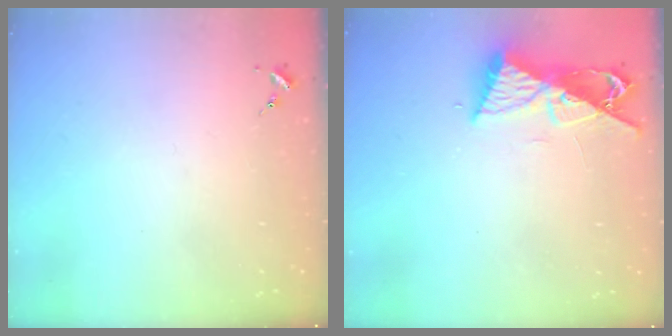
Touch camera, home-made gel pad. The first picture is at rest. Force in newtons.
{"total": 9.2, "press": 9.1, "slide": 0.9}